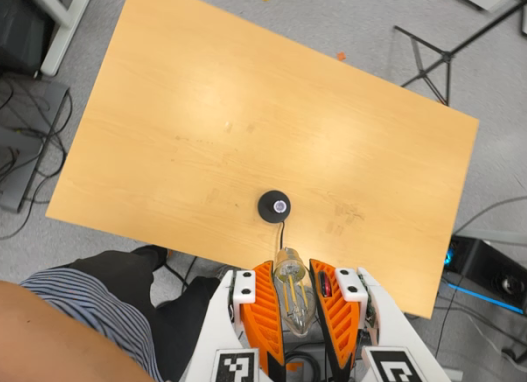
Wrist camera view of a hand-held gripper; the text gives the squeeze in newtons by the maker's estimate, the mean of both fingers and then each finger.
{"total": 20.3, "left": 21.6, "right": 19.1}